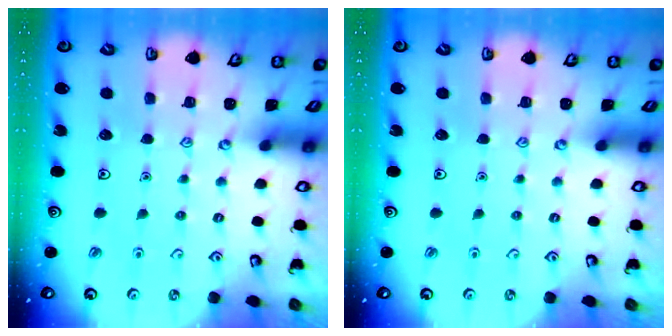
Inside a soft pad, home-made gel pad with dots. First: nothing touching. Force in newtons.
{"total": 0.0}